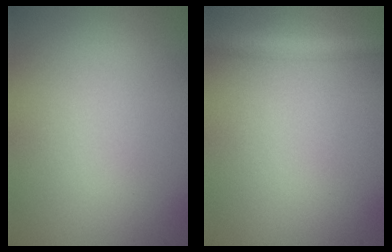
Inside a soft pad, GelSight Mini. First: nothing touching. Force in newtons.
{"total": 2.3, "press": 2.3, "slide": 0.0}